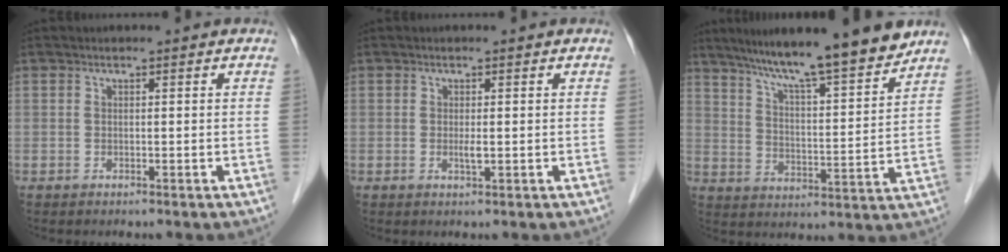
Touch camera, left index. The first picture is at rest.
{"total": 1.1, "force": [-0.2, 0.1, 1.1], "torque": [-0.023, -0.005, -0.002]}
{"total": 14.9, "force": [12.7, 0.1, 7.8], "torque": [-0.121, 0.000, 0.196]}